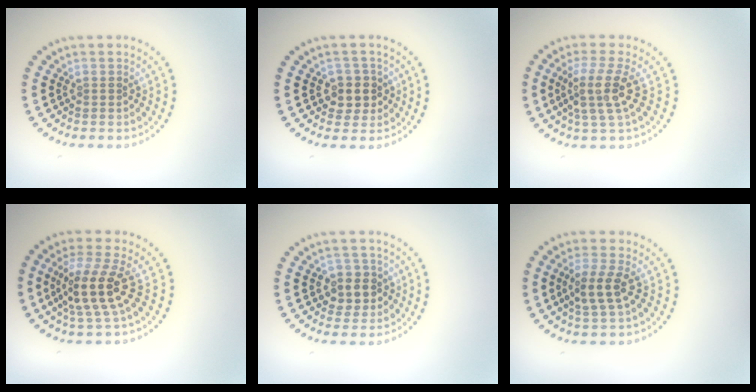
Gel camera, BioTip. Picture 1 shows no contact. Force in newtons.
{"total": 2.3, "press": 2.1, "slide": 1.0}
{"total": 3.8, "press": 2.8, "slide": 2.6}
{"total": 4.4, "press": 3.8, "slide": 2.3}
{"total": 2.7, "press": 2.5, "slide": 0.9}
{"total": 2.9, "press": 2.7, "slide": 1.2}